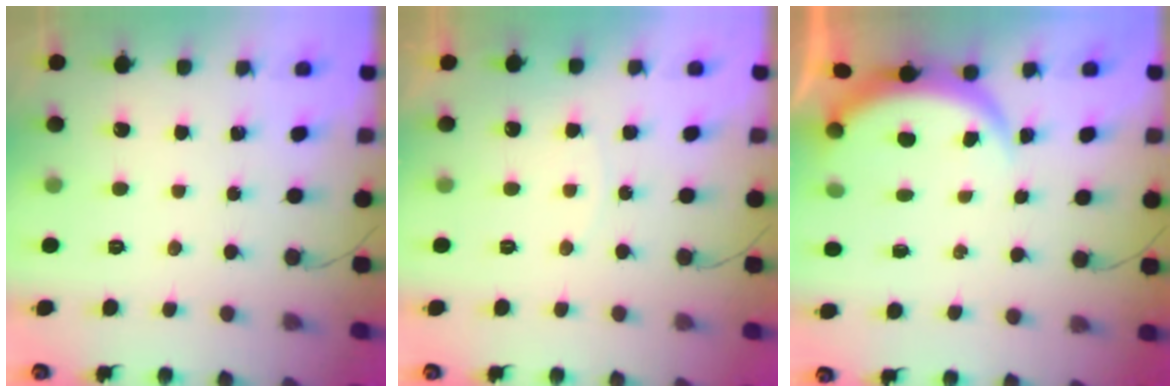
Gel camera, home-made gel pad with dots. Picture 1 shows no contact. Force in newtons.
{"total": 4.2, "press": 3.9, "slide": 1.6}
{"total": 3.9, "press": 3.9, "slide": 0.2}